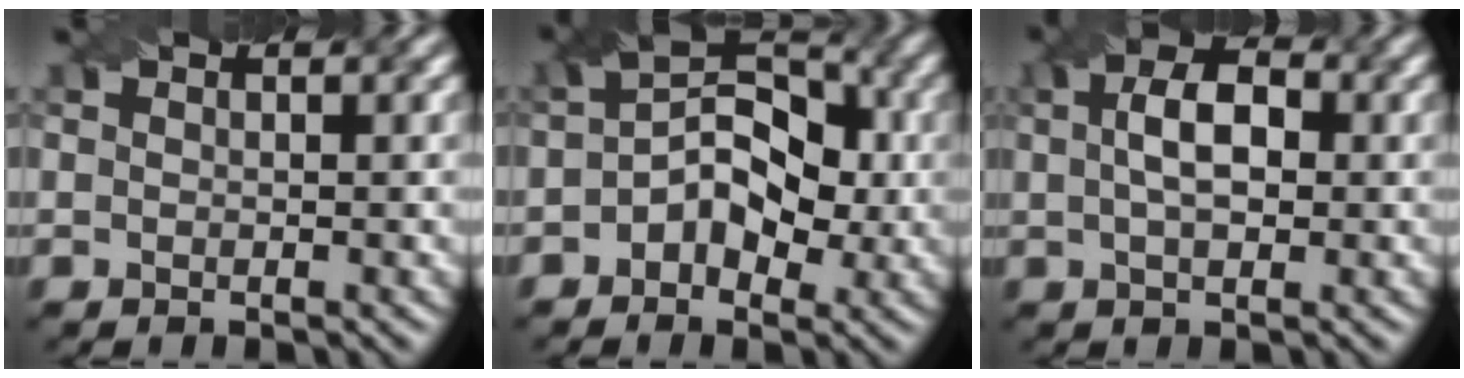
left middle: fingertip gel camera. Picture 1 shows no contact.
{"total": 6.2, "force": [-0.6, 4.1, 4.6], "torque": [-0.058, 0.013, -0.018]}
{"total": 4.6, "force": [0.7, 2.4, 3.8], "torque": [-0.067, 0.008, 0.007]}